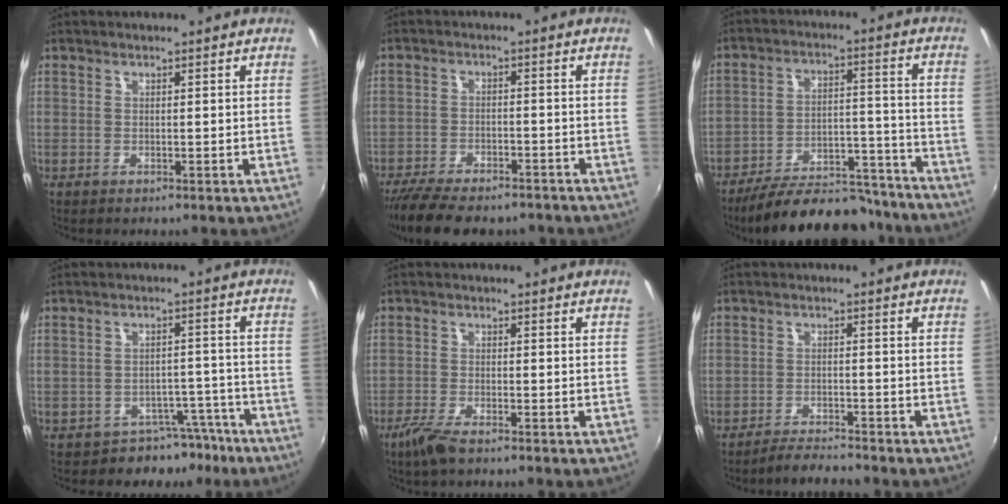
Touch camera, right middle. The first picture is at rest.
{"total": 14.6, "force": [-11.9, 4.7, 7.0], "torque": [-0.151, -0.034, -0.185]}
{"total": 22.0, "force": [-19.3, 6.6, 8.0], "torque": [-0.148, 0.021, -0.256]}
{"total": 7.0, "force": [-5.6, 4.0, 0.8], "torque": [-0.005, 0.033, -0.069]}
{"total": 4.9, "force": [-3.7, 1.0, 3.1], "torque": [-0.084, -0.010, -0.073]}
{"total": 4.3, "force": [-4.2, 0.3, 1.0], "torque": [-0.040, -0.007, -0.073]}